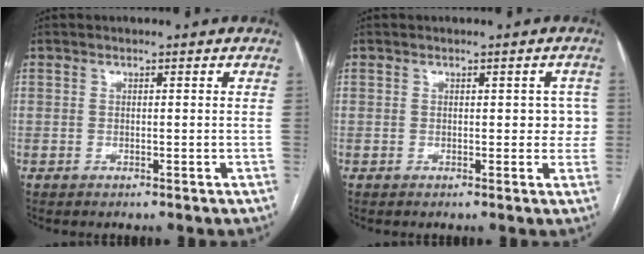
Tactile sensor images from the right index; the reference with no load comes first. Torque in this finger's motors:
{"motor_torque": [0.39, 0.19, 0.24, 0.03]}